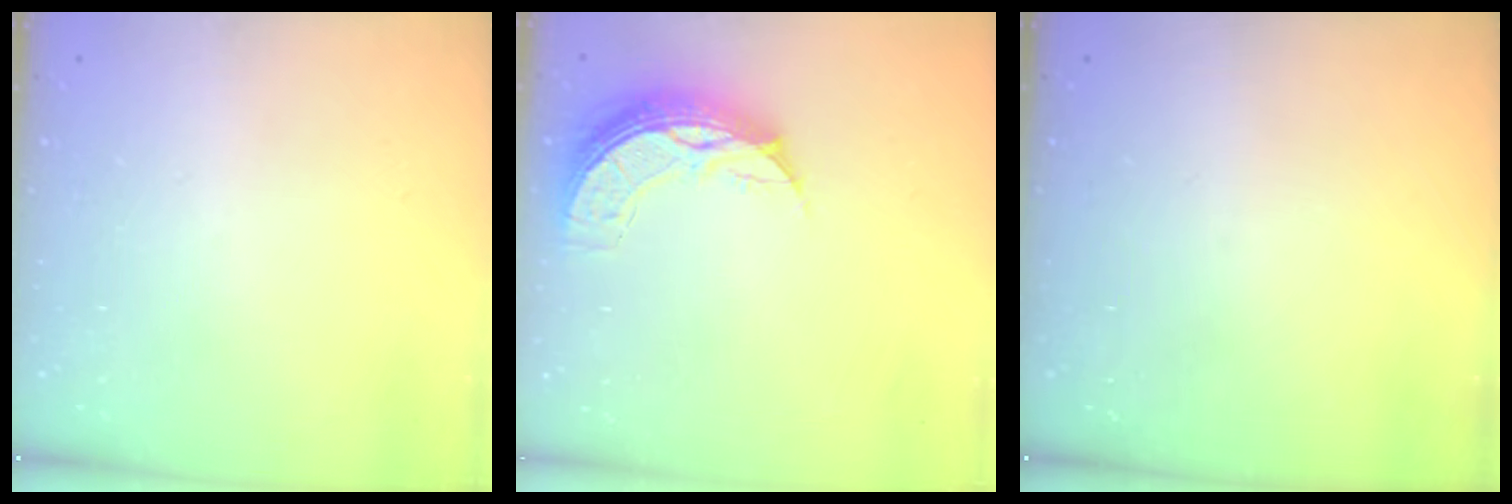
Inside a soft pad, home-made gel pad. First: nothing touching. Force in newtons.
{"total": 9.2, "press": 9.2, "slide": 0.7}
{"total": 0.0}